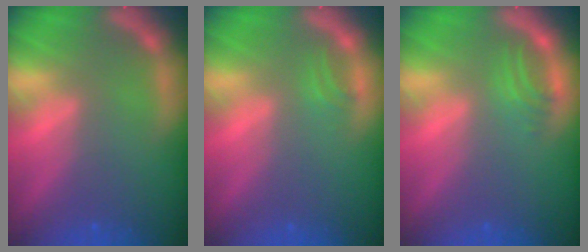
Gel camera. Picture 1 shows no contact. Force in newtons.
{"total": 0.9}
{"total": 2.0}